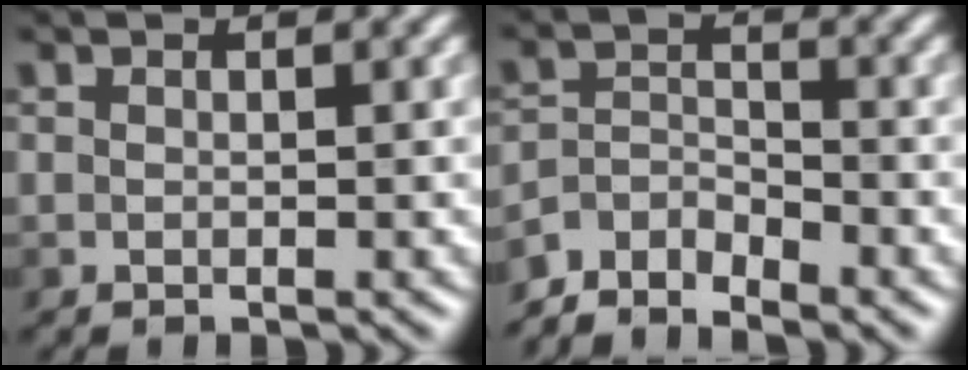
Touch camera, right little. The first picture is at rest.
{"total": 3.7, "force": [-3.4, 1.2, 0.8], "torque": [-0.013, 0.001, -0.075]}